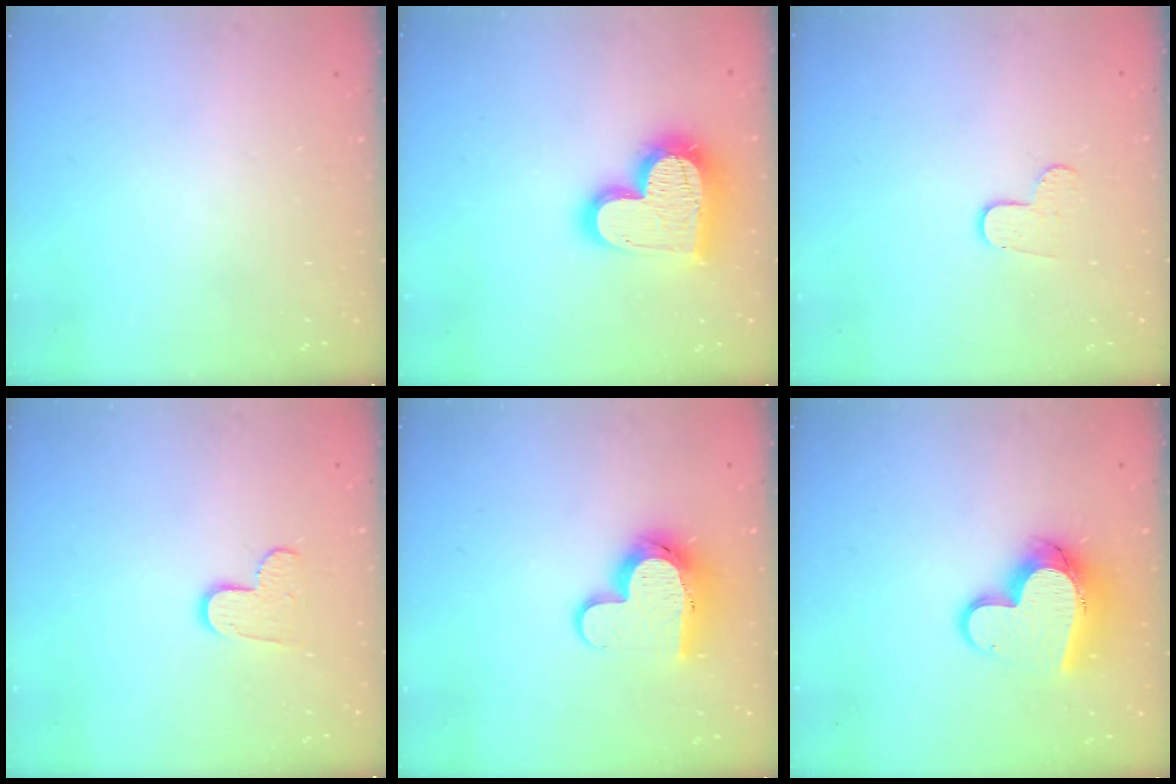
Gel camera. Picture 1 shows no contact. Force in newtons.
{"total": 19.9, "press": 19.9, "slide": 1.7}
{"total": 6.0, "press": 6.0, "slide": 0.5}
{"total": 8.1, "press": 8.0, "slide": 0.5}
{"total": 11.7, "press": 11.7, "slide": 0.8}
{"total": 13.8, "press": 13.7, "slide": 1.2}